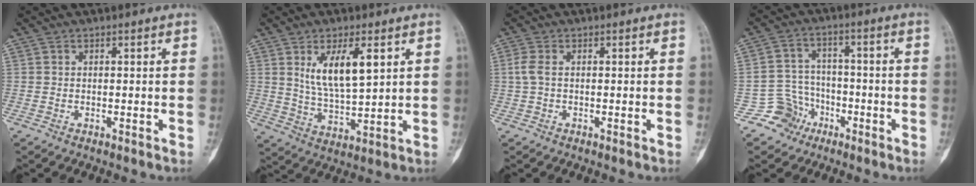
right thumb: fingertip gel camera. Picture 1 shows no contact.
{"total": 10.3, "force": [3.8, 3.8, 8.8], "torque": [-0.147, -0.024, 0.081]}
{"total": 2.2, "force": [0.0, 1.1, 1.9], "torque": [-0.051, 0.002, -0.003]}
{"total": 6.9, "force": [-4.1, 5.5, -0.1], "torque": [0.043, 0.039, -0.076]}